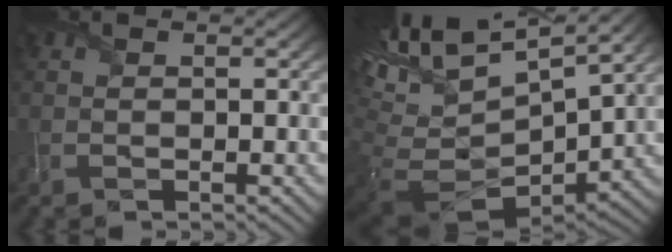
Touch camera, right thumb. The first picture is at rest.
{"total": 16.4, "force": [5.7, 8.2, 13.0], "torque": [-0.276, 0.018, 0.159]}